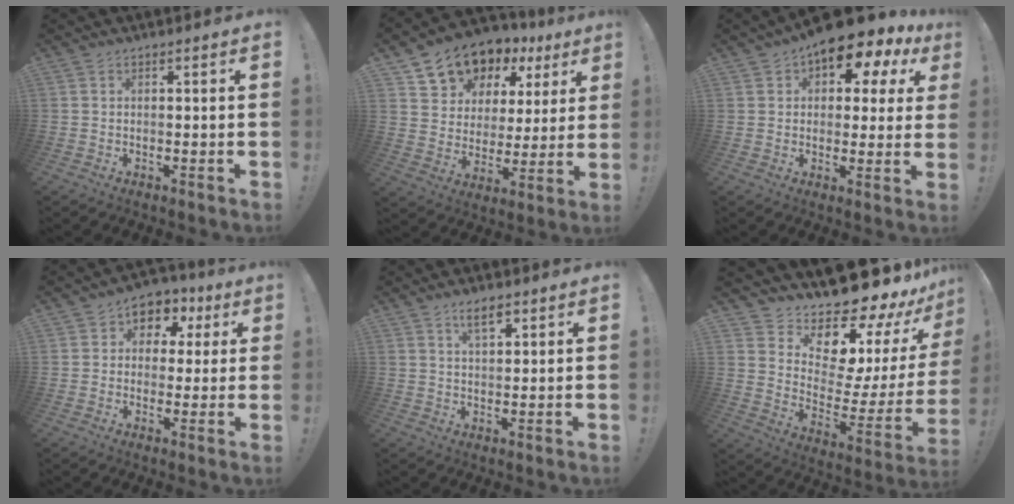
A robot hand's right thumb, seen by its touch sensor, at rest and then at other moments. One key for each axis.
{"total": 12.7, "fx": 9.0, "fy": 8.3, "fz": 3.6, "tx": -0.061, "ty": -0.067, "tz": 0.173}
{"total": 10.0, "fx": 7.4, "fy": 4.2, "fz": 5.2, "tx": -0.090, "ty": -0.055, "tz": 0.129}
{"total": 6.0, "fx": 0.4, "fy": 5.6, "fz": 2.0, "tx": -0.014, "ty": 0.001, "tz": 0.008}
{"total": 4.5, "fx": 2.7, "fy": 1.4, "fz": 3.4, "tx": -0.062, "ty": -0.005, "tz": 0.047}
{"total": 16.1, "fx": 12.8, "fy": 5.3, "fz": 8.2, "tx": -0.116, "ty": -0.129, "tz": 0.222}